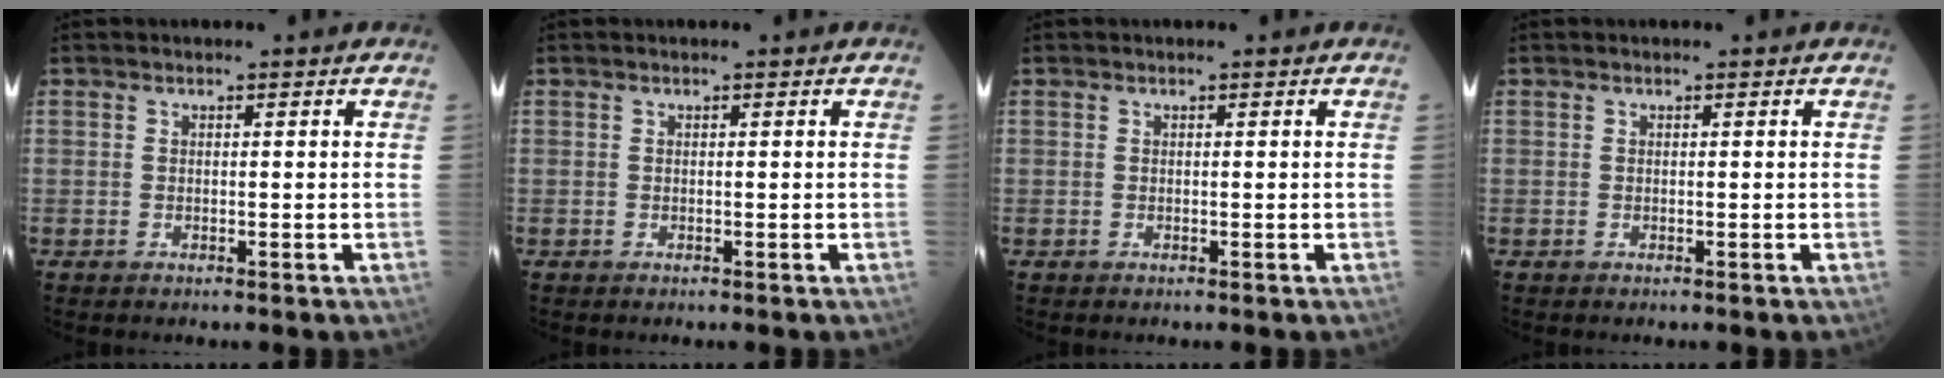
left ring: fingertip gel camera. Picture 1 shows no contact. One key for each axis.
{"total": 0.0}
{"total": 0.0}
{"total": 0.0}